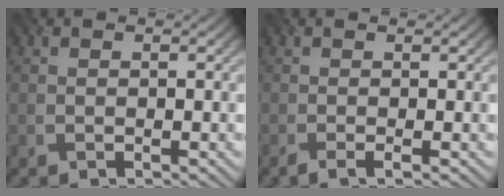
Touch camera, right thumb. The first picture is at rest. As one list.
[{"total": 1.5, "force": [-0.6, 0.2, 1.4], "torque": [-0.025, -0.003, -0.017]}]